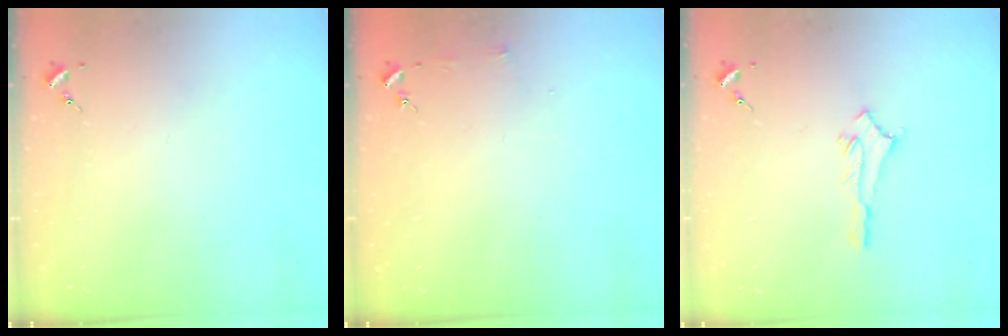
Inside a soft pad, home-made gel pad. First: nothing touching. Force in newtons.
{"total": 3.0, "press": 3.0, "slide": 0.3}
{"total": 2.9, "press": 2.8, "slide": 0.4}